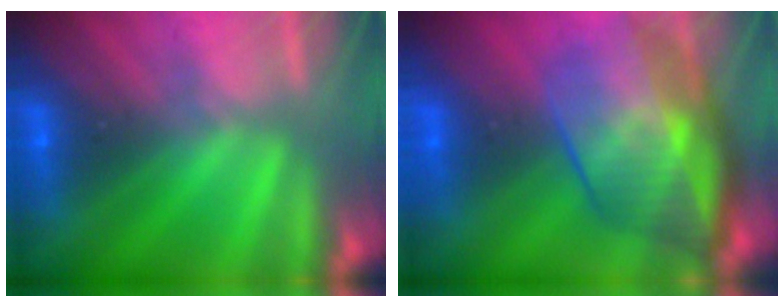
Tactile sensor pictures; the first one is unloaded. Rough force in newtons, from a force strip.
{"total": 9.7}